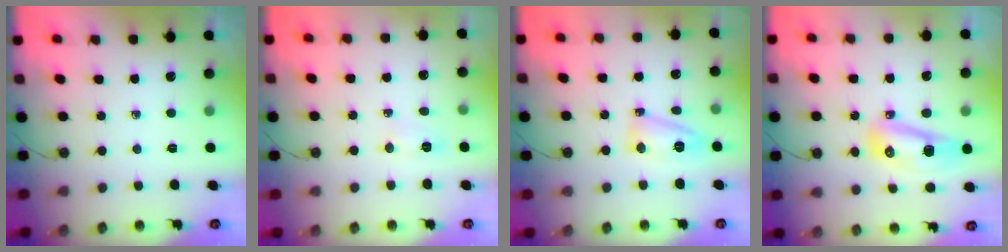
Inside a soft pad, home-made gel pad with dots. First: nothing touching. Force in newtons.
{"total": 4.8, "press": 4.7, "slide": 0.7}
{"total": 6.8, "press": 6.8, "slide": 1.1}
{"total": 10.6, "press": 10.5, "slide": 1.4}